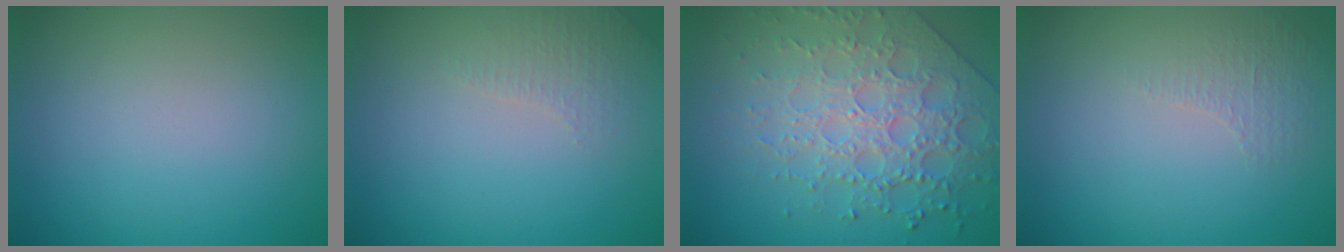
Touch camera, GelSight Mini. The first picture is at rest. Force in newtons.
{"total": 1.6, "press": 1.6, "slide": 0.4}
{"total": 6.0, "press": 5.2, "slide": 3.1}
{"total": 0.9, "press": 0.5, "slide": 0.8}